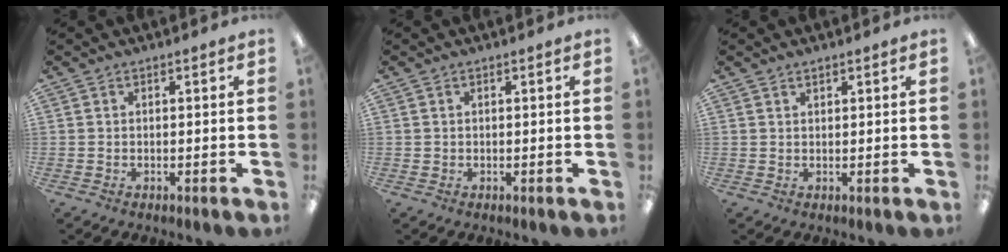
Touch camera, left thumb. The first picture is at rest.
{"total": 0.5, "force": [0.3, 0.4, 0.1], "torque": [-0.003, 0.005, 0.005]}
{"total": 1.1, "force": [0.9, 0.4, 0.3], "torque": [-0.006, 0.000, 0.017]}